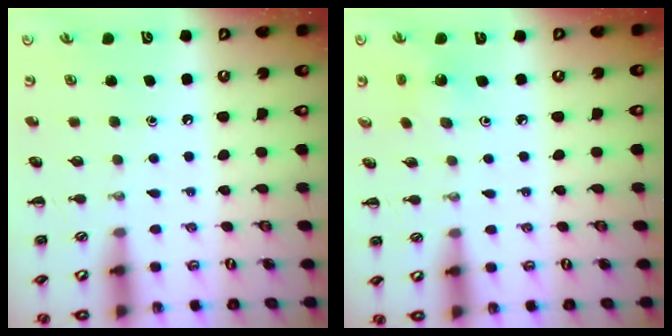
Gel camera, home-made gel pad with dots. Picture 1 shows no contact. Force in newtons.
{"total": 1.7, "press": 1.5, "slide": 0.7}